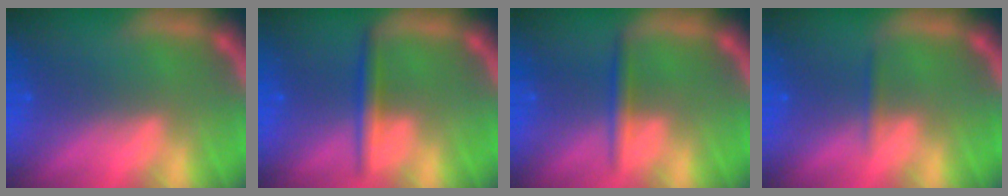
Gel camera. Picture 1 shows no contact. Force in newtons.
{"total": 2.4}
{"total": 1.9}
{"total": 0.9}